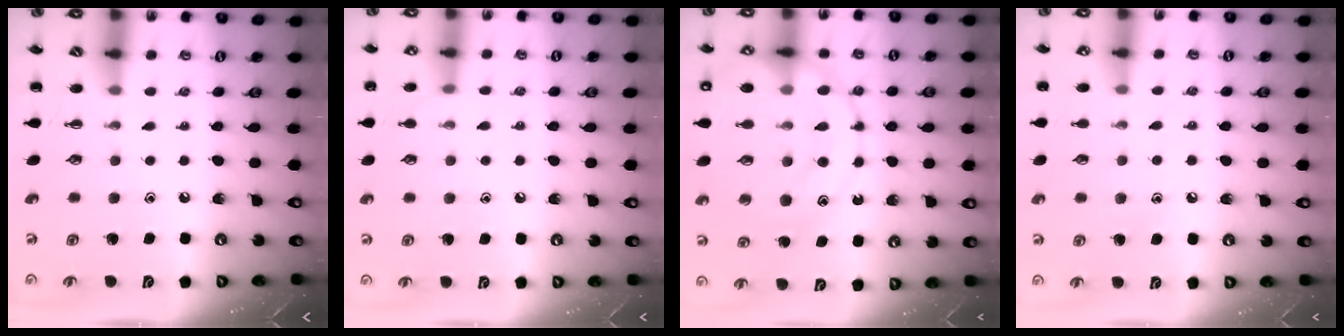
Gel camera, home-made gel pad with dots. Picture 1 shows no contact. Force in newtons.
{"total": 5.1, "press": 4.8, "slide": 1.7}
{"total": 21.0, "press": 21.0, "slide": 1.8}
{"total": 5.9, "press": 5.7, "slide": 1.6}